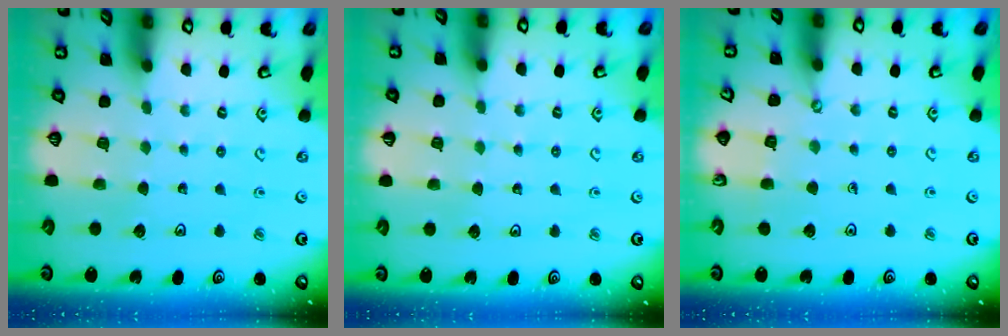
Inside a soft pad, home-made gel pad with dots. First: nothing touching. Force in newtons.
{"total": 2.2, "press": 2.1, "slide": 0.5}
{"total": 3.1, "press": 3.1, "slide": 0.3}